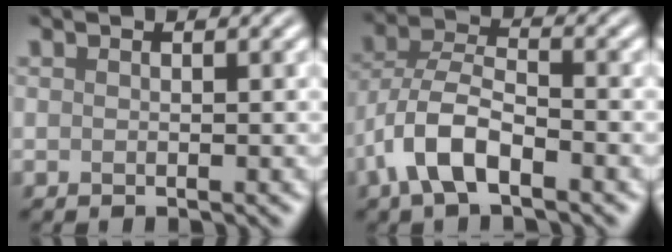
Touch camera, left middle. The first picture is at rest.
{"total": 5.8, "force": [-3.0, 2.4, 4.3], "torque": [-0.085, 0.008, -0.065]}